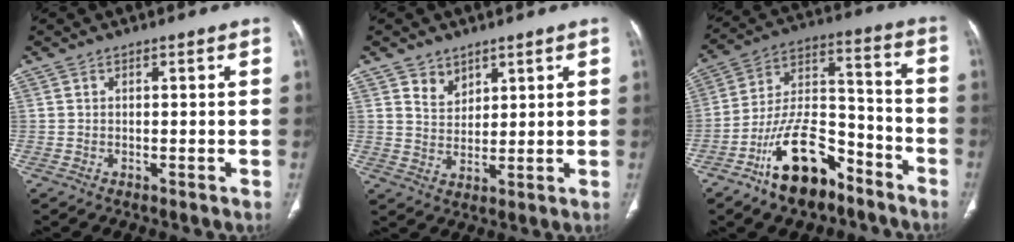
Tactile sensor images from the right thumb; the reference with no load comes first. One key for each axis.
{"total": 4.5, "fx": 3.1, "fy": 3.1, "fz": 1.2, "tx": -0.002, "ty": -0.026, "tz": 0.062}
{"total": 16.5, "fx": -10.3, "fy": 8.1, "fz": 10.0, "tx": -0.154, "ty": 0.088, "tz": -0.183}